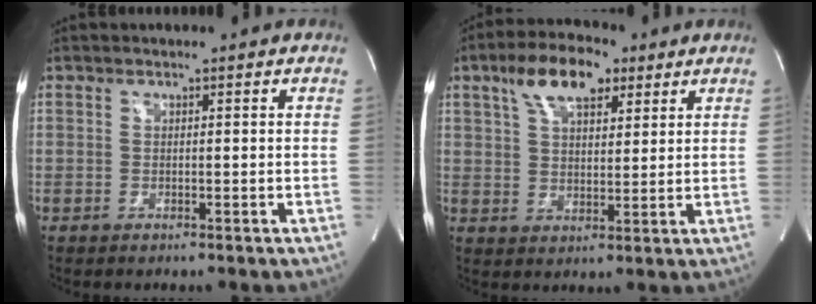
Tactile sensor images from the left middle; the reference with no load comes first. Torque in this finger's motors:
{"motor_torque": [1.13, -0.16, 0.11, 0.04]}